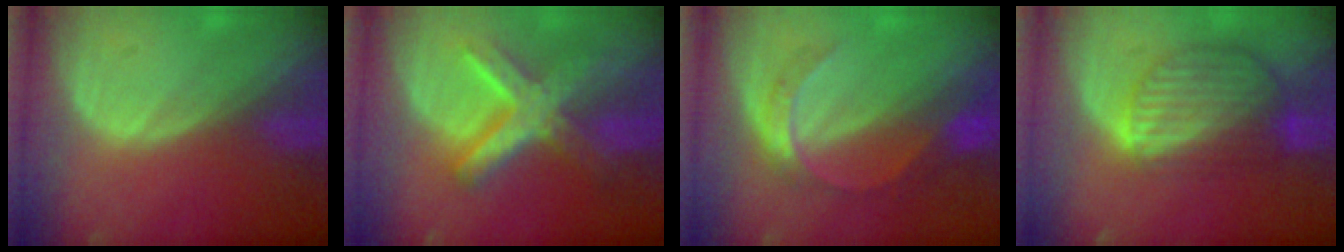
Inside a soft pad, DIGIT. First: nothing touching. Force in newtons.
{"total": 8.9, "press": 8.9, "slide": 0.7}
{"total": 6.4, "press": 5.5, "slide": 3.2}
{"total": 8.8, "press": 7.8, "slide": 4.2}